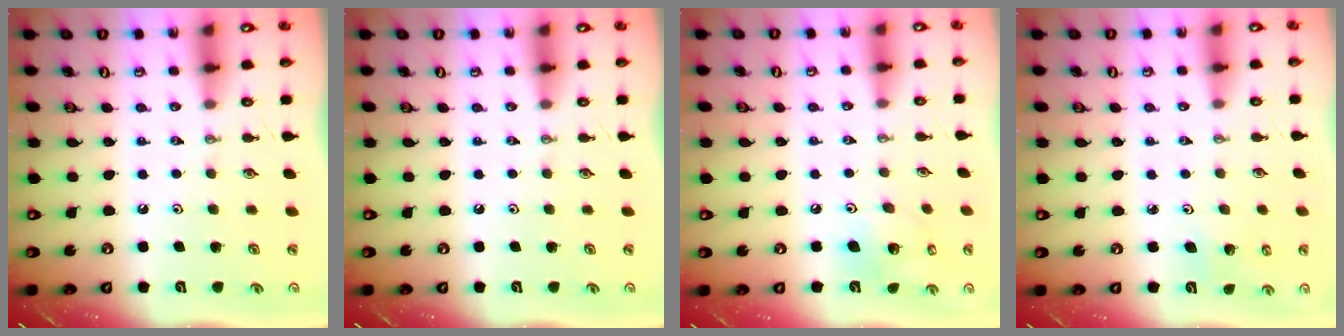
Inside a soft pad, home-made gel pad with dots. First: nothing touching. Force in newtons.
{"total": 0.0}
{"total": 8.2, "press": 7.8, "slide": 2.5}
{"total": 3.6, "press": 3.2, "slide": 1.6}